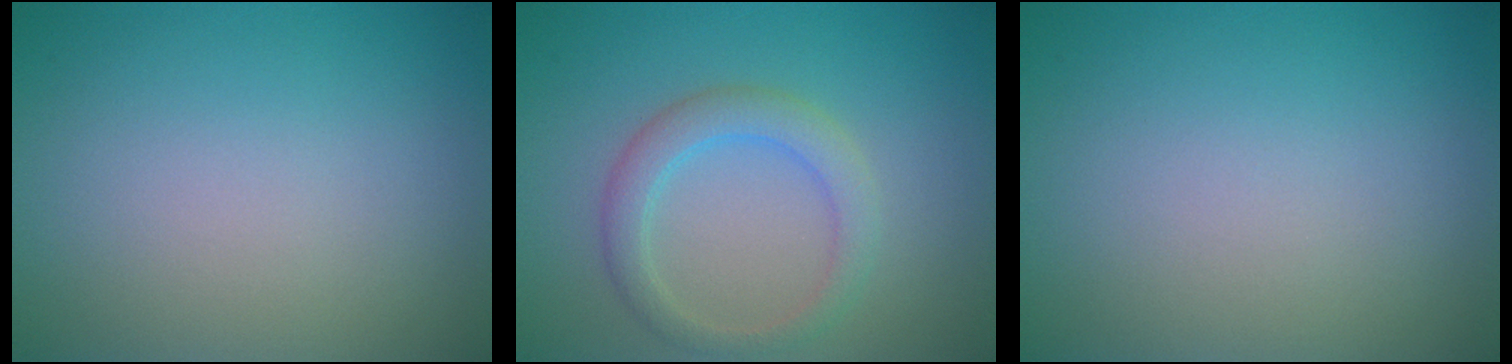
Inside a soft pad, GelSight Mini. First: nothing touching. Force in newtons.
{"total": 3.0, "press": 3.0, "slide": 0.0}
{"total": 0.0}